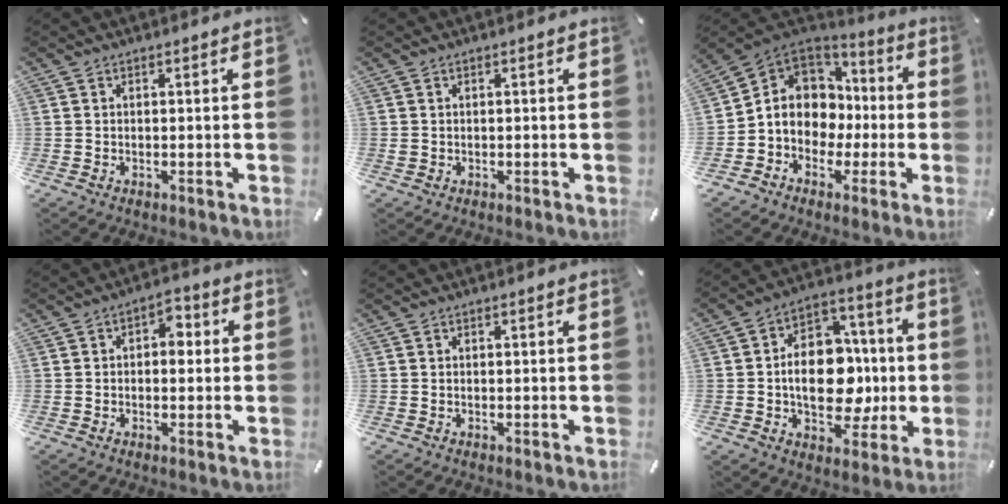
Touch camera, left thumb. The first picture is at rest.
{"total": 0.7, "force": [-0.1, 0.7, 0.3], "torque": [-0.004, 0.004, -0.004]}
{"total": 10.1, "force": [-2.0, 9.3, 3.4], "torque": [-0.080, 0.005, -0.029]}
{"total": 4.1, "force": [-0.7, 2.9, 2.8], "torque": [-0.031, 0.004, -0.021]}
{"total": 0.0}
{"total": 16.1, "force": [-1.8, 11.5, 11.0], "torque": [-0.189, 0.006, -0.026]}